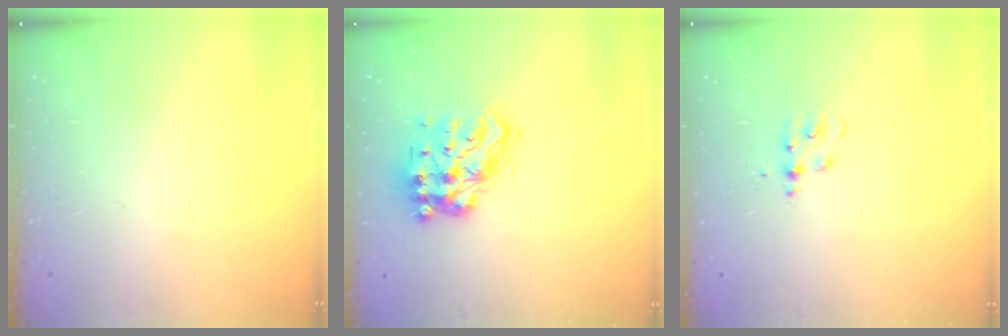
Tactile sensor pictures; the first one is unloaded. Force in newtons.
{"total": 15.6, "press": 15.5, "slide": 1.6}
{"total": 4.7, "press": 4.7, "slide": 0.5}